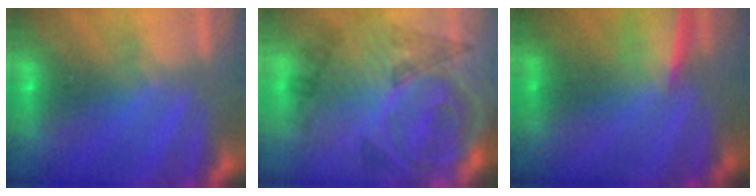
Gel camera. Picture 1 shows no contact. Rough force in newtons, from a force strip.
{"total": 8.1}
{"total": 1.6}